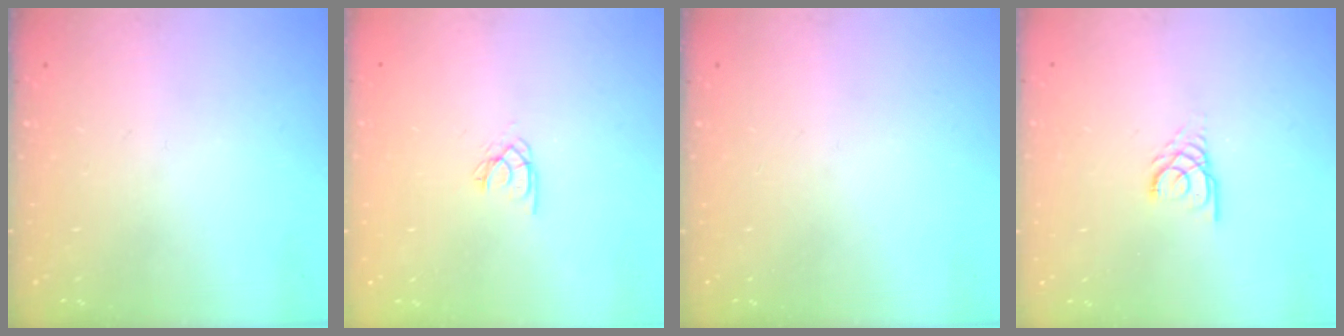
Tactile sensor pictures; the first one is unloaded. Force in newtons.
{"total": 2.0, "press": 2.0, "slide": 0.4}
{"total": 0.0}
{"total": 2.9, "press": 2.9, "slide": 0.3}